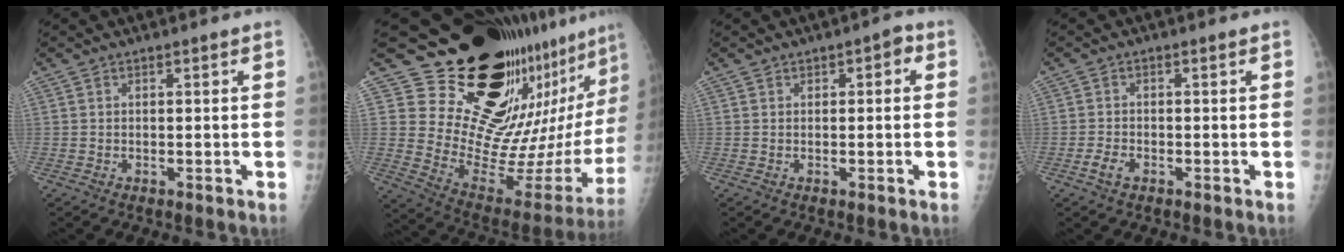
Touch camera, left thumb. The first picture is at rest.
{"total": 28.0, "force": [19.5, 10.6, 17.0], "torque": [-0.216, -0.162, 0.289]}
{"total": 2.0, "force": [0.4, 1.5, 1.4], "torque": [0.002, 0.008, -0.004]}
{"total": 2.4, "force": [-1.4, 1.5, 1.3], "torque": [-0.021, 0.006, -0.027]}